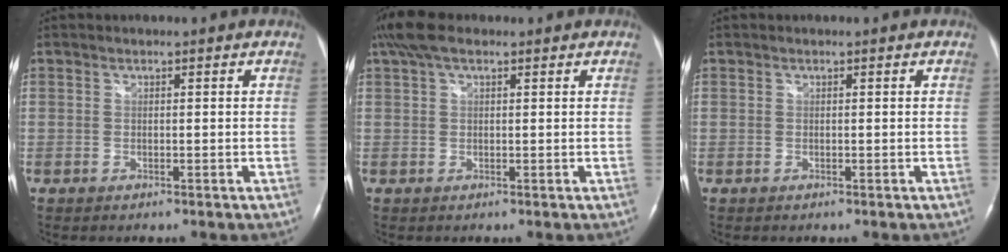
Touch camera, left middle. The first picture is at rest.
{"total": 5.0, "force": [3.3, 1.9, 3.2], "torque": [-0.077, 0.034, 0.065]}
{"total": 0.0}